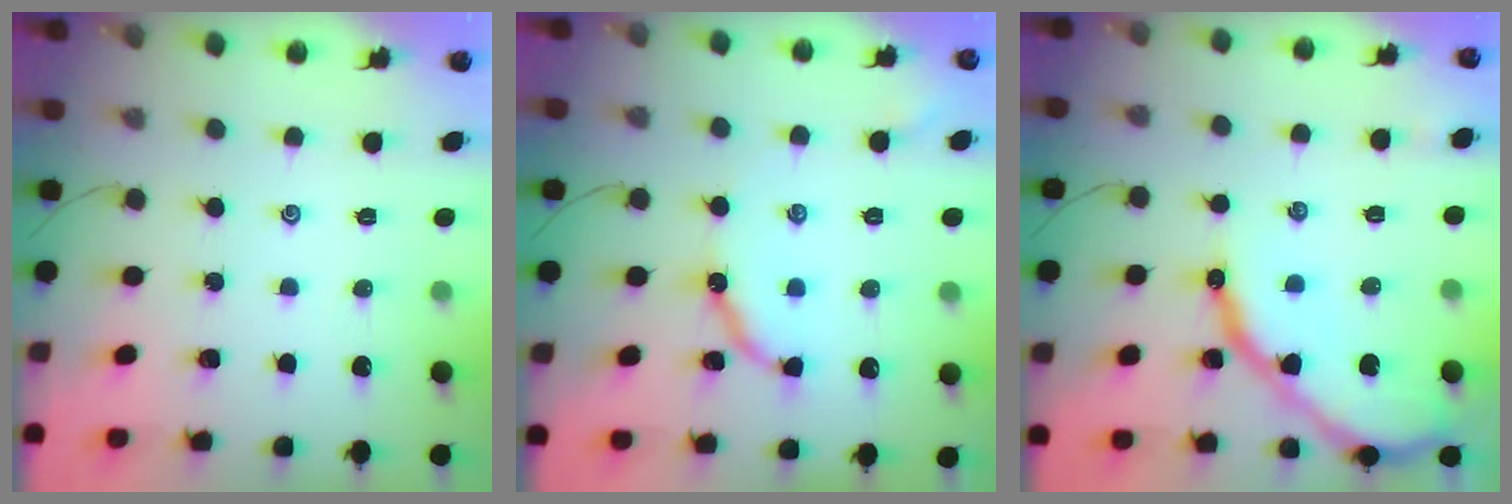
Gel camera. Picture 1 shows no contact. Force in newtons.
{"total": 8.6, "press": 8.6, "slide": 0.7}
{"total": 14.6, "press": 14.5, "slide": 1.3}